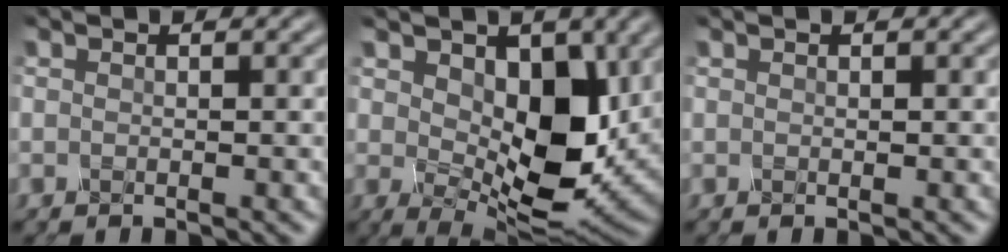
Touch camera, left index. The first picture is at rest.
{"total": 8.2, "force": [1.3, 4.8, 6.5], "torque": [-0.115, -0.010, 0.031]}
{"total": 0.0}